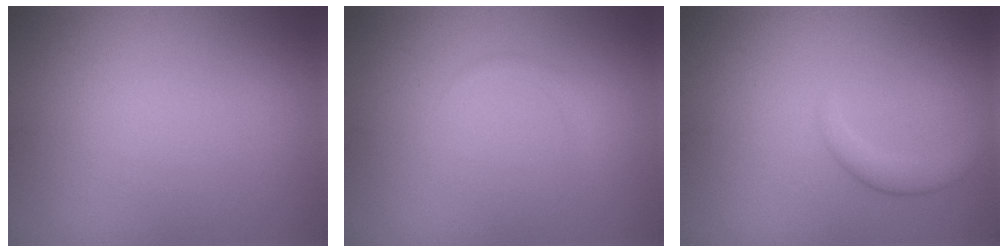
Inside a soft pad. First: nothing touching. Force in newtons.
{"total": 0.8, "press": 0.8, "slide": 0.1}
{"total": 2.3, "press": 2.3, "slide": 0.1}